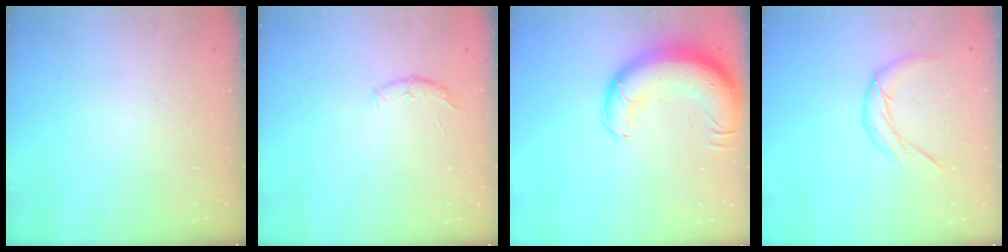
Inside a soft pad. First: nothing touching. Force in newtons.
{"total": 7.7, "press": 7.6, "slide": 1.2}
{"total": 16.9, "press": 16.5, "slide": 3.9}
{"total": 9.5, "press": 9.5, "slide": 0.4}